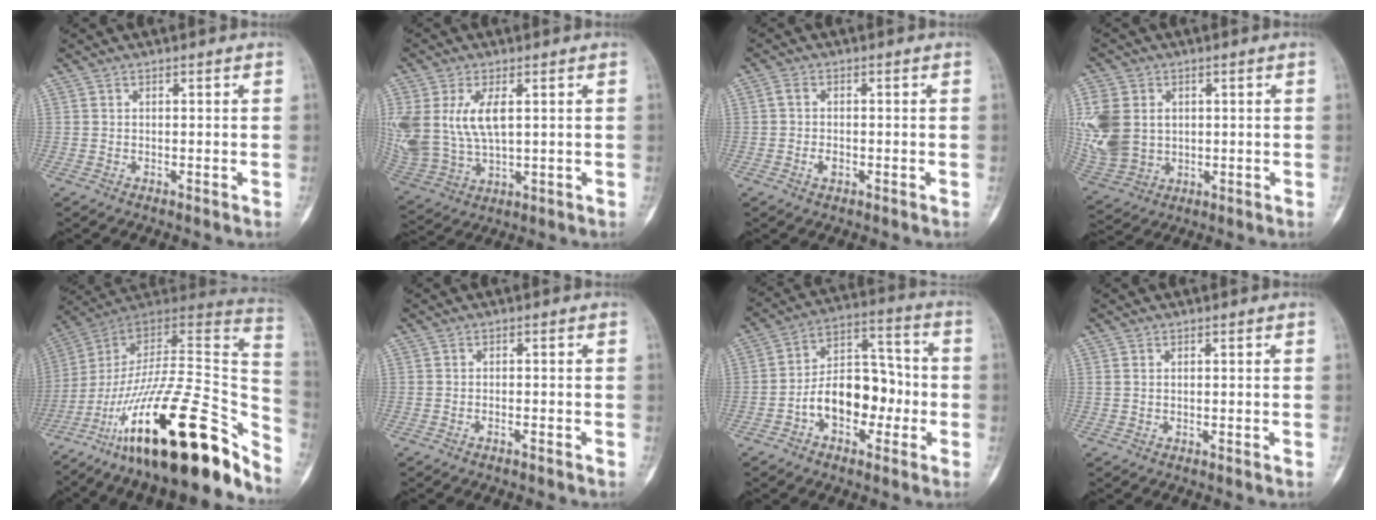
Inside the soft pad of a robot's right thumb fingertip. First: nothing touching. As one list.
[{"total": 15.0, "force": [3.3, 8.4, 12.0], "torque": [-0.275, -0.010, 0.076]}, {"total": 2.8, "force": [-0.8, 1.8, 2.0], "torque": [-0.038, 0.010, -0.016]}, {"total": 13.5, "force": [1.6, 10.5, 8.3], "torque": [-0.185, -0.005, 0.046]}, {"total": 34.5, "force": [-20.5, 10.8, 25.6], "torque": [-0.329, 0.073, -0.321]}, {"total": 1.0, "force": [-0.8, 0.2, 0.5], "torque": [-0.017, 0.009, -0.009]}, {"total": 13.2, "force": [-3.6, 8.5, 9.4], "torque": [-0.120, 0.055, -0.067]}, {"total": 0.7, "force": [0.2, 0.4, 0.5], "torque": [-0.018, 0.005, 0.006]}]